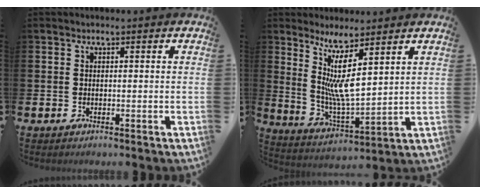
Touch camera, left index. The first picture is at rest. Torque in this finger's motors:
{"motor_torque": [1.17, -0.97, 1.05, 0.21]}